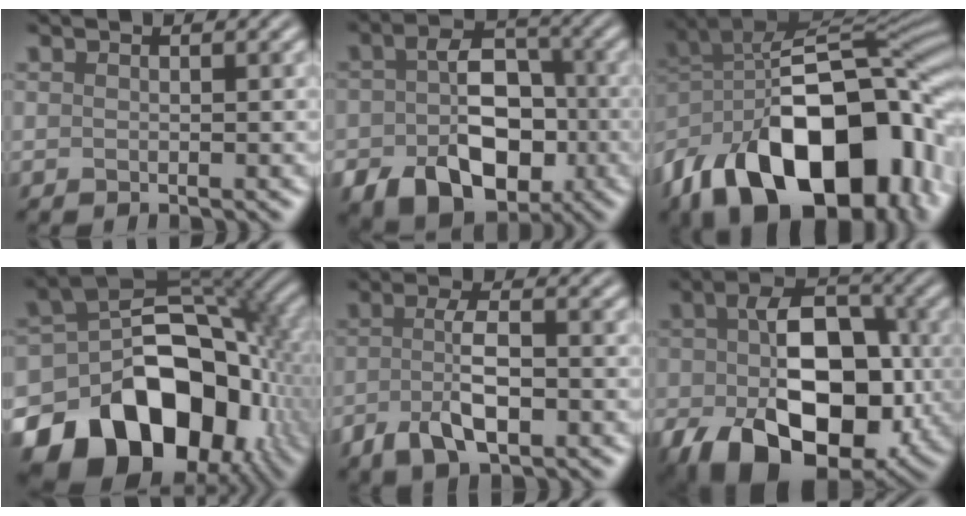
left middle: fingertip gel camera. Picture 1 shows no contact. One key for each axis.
{"total": 9.8, "fx": -3.1, "fy": 6.5, "fz": 6.6, "tx": -0.115, "ty": -0.020, "tz": -0.040}
{"total": 18.9, "fx": -8.2, "fy": 10.5, "fz": 13.4, "tx": -0.212, "ty": 0.000, "tz": -0.141}
{"total": 18.1, "fx": -7.6, "fy": 12.1, "fz": 11.1, "tx": -0.177, "ty": -0.026, "tz": -0.124}
{"total": 4.6, "fx": -1.8, "fy": 1.6, "fz": 3.9, "tx": -0.079, "ty": 0.003, "tz": -0.036}
{"total": 14.5, "fx": -3.2, "fy": 9.2, "fz": 10.7, "tx": -0.186, "ty": -0.034, "tz": -0.049}